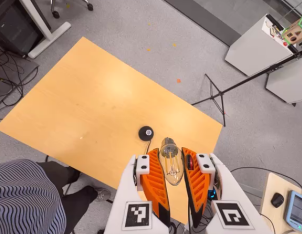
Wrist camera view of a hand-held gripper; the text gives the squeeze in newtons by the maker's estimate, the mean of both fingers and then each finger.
{"total": 21.9, "left": 27.2, "right": 16.7}